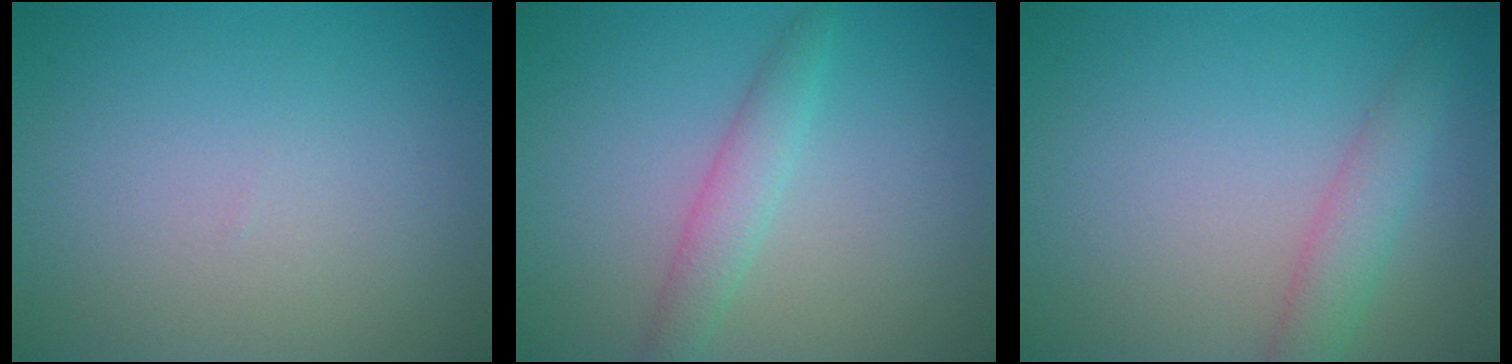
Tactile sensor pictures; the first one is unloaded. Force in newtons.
{"total": 2.3, "press": 2.3, "slide": 0.1}
{"total": 2.2, "press": 2.2, "slide": 0.1}